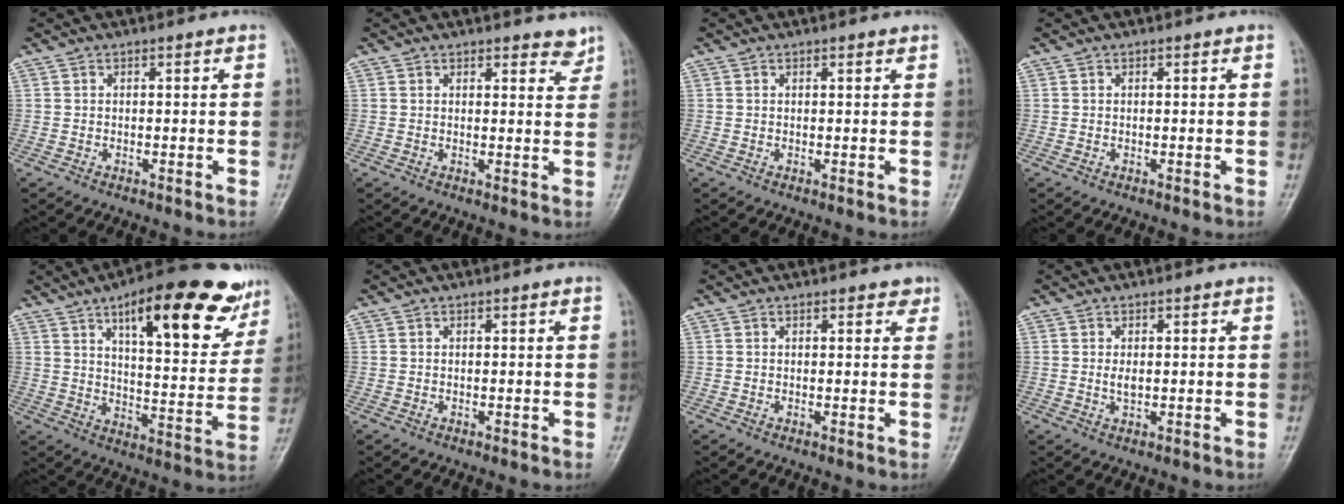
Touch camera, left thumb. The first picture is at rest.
{"total": 3.2, "force": [2.6, 1.4, 1.3], "torque": [0.008, -0.016, 0.030]}
{"total": 0.7, "force": [0.5, 0.3, 0.4], "torque": [-0.005, -0.003, 0.006]}
{"total": 0.0}
{"total": 22.4, "force": [13.0, 7.8, 16.5], "torque": [-0.191, -0.045, 0.191]}
{"total": 0.0}
{"total": 1.7, "force": [1.2, 1.0, 0.7], "torque": [0.008, -0.004, 0.010]}
{"total": 1.9, "force": [0.1, 1.1, 1.5], "torque": [-0.025, -0.003, 0.003]}